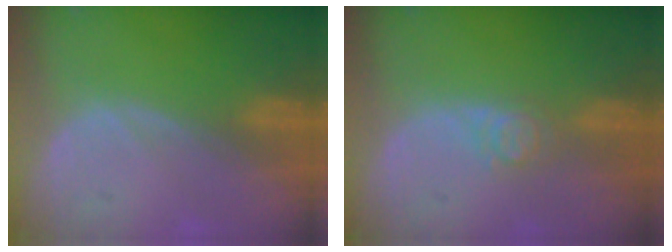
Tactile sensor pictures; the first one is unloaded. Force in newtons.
{"total": 2.6, "press": 2.6, "slide": 0.3}